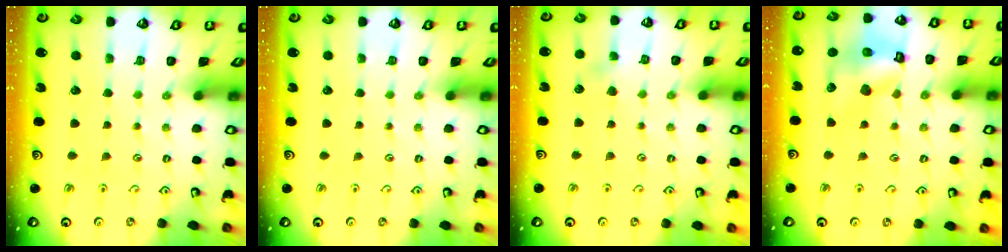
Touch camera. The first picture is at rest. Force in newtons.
{"total": 0.0}
{"total": 3.6, "press": 3.6, "slide": 0.3}
{"total": 13.0, "press": 12.9, "slide": 1.5}